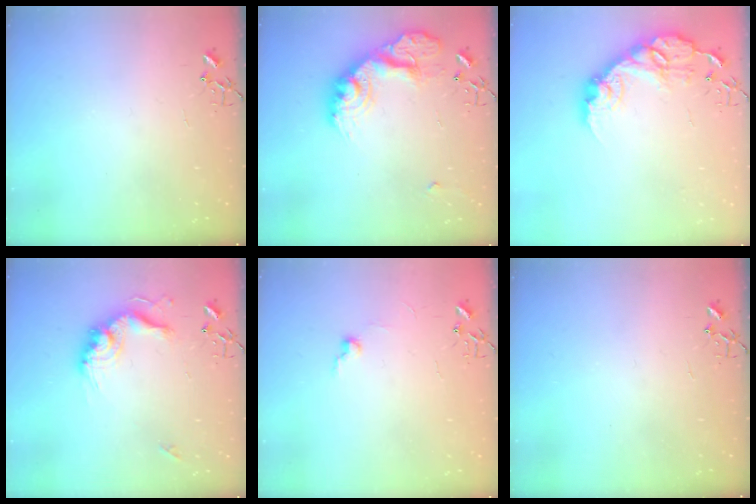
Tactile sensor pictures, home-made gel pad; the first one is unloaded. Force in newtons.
{"total": 20.1, "press": 20.0, "slide": 1.5}
{"total": 15.8, "press": 15.8, "slide": 0.5}
{"total": 16.8, "press": 16.7, "slide": 1.9}
{"total": 5.9, "press": 5.8, "slide": 0.7}
{"total": 0.0}